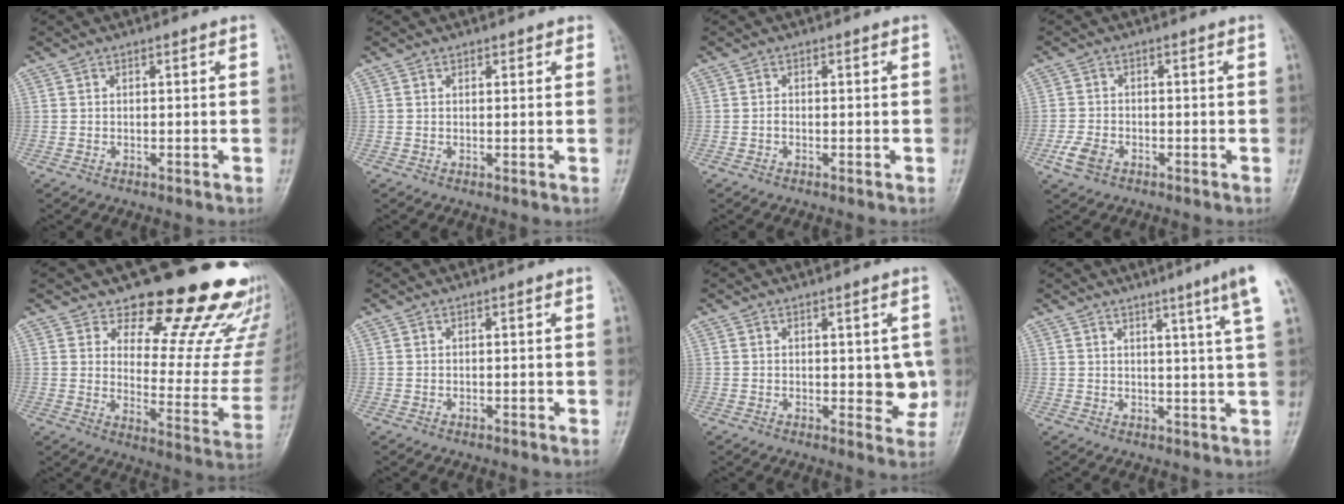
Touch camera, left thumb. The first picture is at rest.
{"total": 1.0, "force": [0.6, 0.6, 0.5], "torque": [0.003, -0.002, 0.003]}
{"total": 0.6, "force": [-0.4, 0.4, 0.3], "torque": [-0.007, 0.001, -0.012]}
{"total": 4.0, "force": [-2.2, 2.4, 2.2], "torque": [-0.052, 0.006, -0.044]}
{"total": 21.4, "force": [17.9, 7.2, 9.4], "torque": [-0.065, -0.149, 0.222]}
{"total": 0.6, "force": [-0.4, 0.4, 0.3], "torque": [-0.004, 0.006, -0.007]}
{"total": 6.0, "force": [0.0, 3.1, 5.2], "torque": [-0.032, -0.006, 0.003]}
{"total": 7.7, "force": [4.4, -0.9, 6.2], "torque": [-0.084, -0.018, 0.052]}